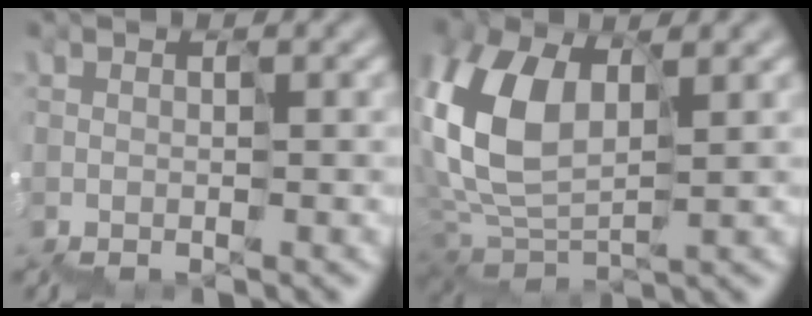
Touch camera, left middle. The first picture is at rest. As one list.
[{"total": 6.5, "force": [2.5, 4.2, 4.3], "torque": [-0.139, 0.017, 0.044]}]